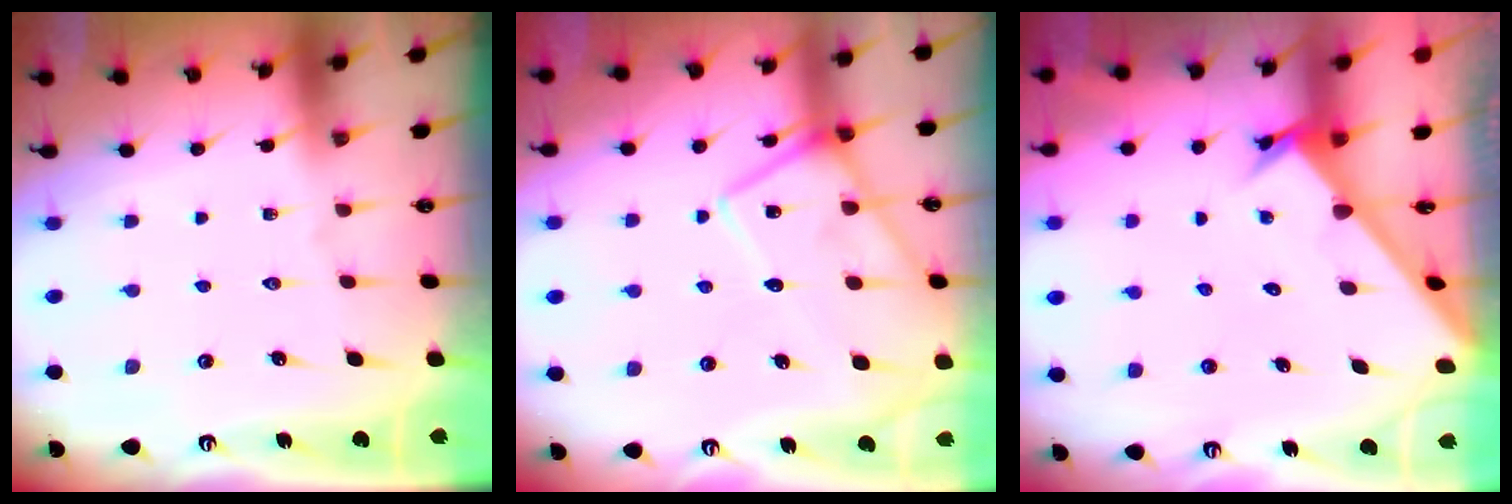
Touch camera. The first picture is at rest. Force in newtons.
{"total": 12.9, "press": 12.9, "slide": 1.0}
{"total": 2.5, "press": 2.5, "slide": 0.3}